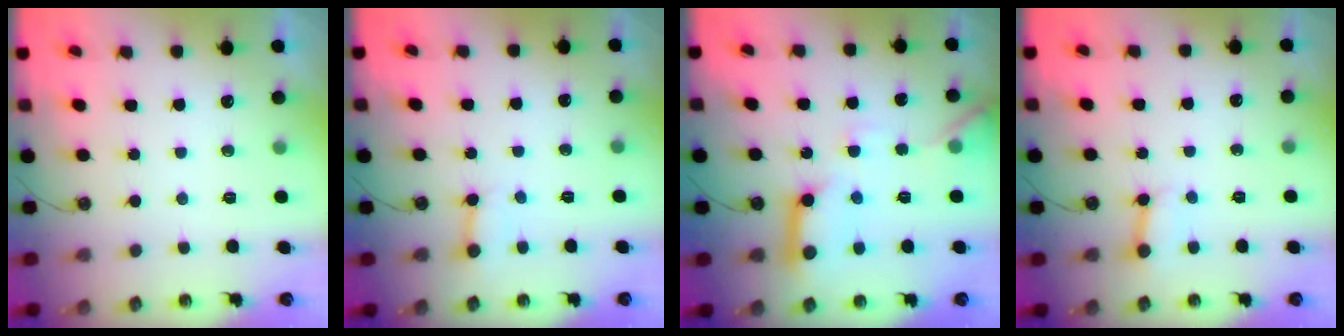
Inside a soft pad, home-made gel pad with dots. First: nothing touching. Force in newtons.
{"total": 2.8, "press": 2.7, "slide": 0.4}
{"total": 13.8, "press": 13.7, "slide": 1.3}
{"total": 2.9, "press": 2.9, "slide": 0.2}